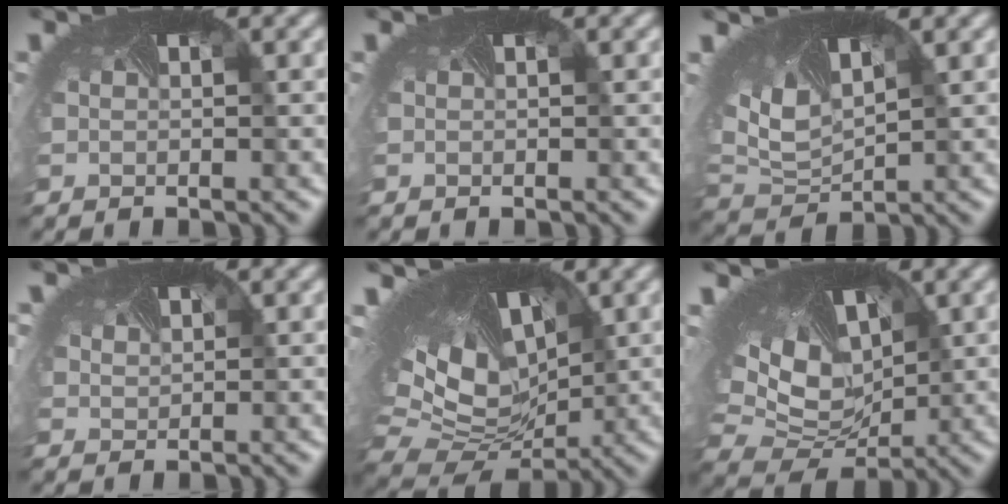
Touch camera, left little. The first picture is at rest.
{"total": 0.0}
{"total": 6.1, "force": [2.2, 3.5, 4.5], "torque": [-0.115, -0.007, 0.051]}
{"total": 1.9, "force": [1.4, 1.1, 0.4], "torque": [-0.031, -0.002, 0.025]}
{"total": 13.8, "force": [3.9, 8.4, 10.2], "torque": [-0.218, 0.016, 0.090]}
{"total": 9.8, "force": [3.2, 6.5, 6.6], "torque": [-0.157, -0.002, 0.079]}